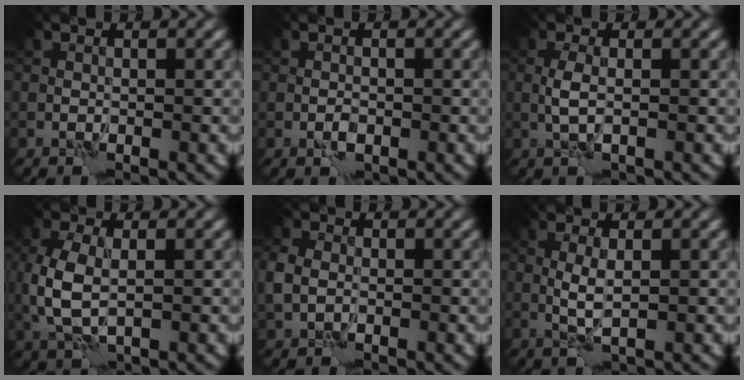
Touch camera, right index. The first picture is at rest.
{"total": 0.9, "force": [-0.2, 0.5, 0.7], "torque": [-0.013, 0.000, -0.005]}
{"total": 1.7, "force": [0.1, 0.3, 1.6], "torque": [-0.036, 0.002, -0.002]}
{"total": 4.8, "force": [0.4, 2.8, 3.9], "torque": [-0.104, -0.005, 0.010]}
{"total": 2.6, "force": [-0.2, 2.1, 1.6], "torque": [-0.042, 0.000, -0.009]}
{"total": 1.9, "force": [0.5, 0.3, 1.9], "torque": [-0.044, 0.000, 0.010]}